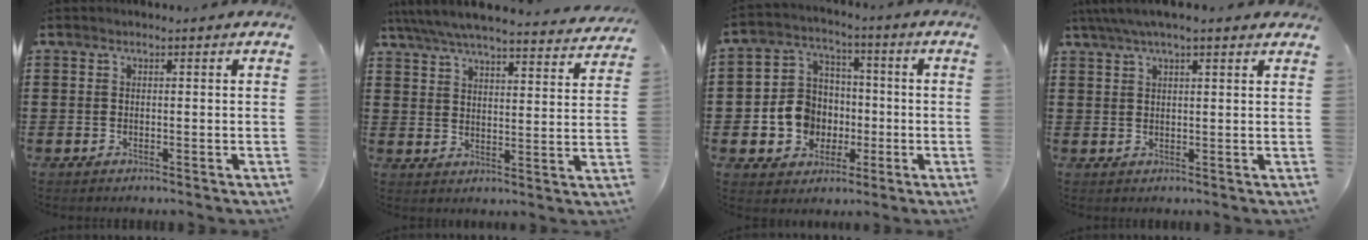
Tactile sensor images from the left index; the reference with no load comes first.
{"total": 6.1, "force": [5.7, 0.2, 2.1], "torque": [-0.066, -0.034, 0.098]}
{"total": 8.9, "force": [-1.4, 8.2, 3.1], "torque": [-0.099, 0.019, -0.020]}
{"total": 4.0, "force": [3.0, 0.6, 2.7], "torque": [-0.057, 0.002, 0.053]}